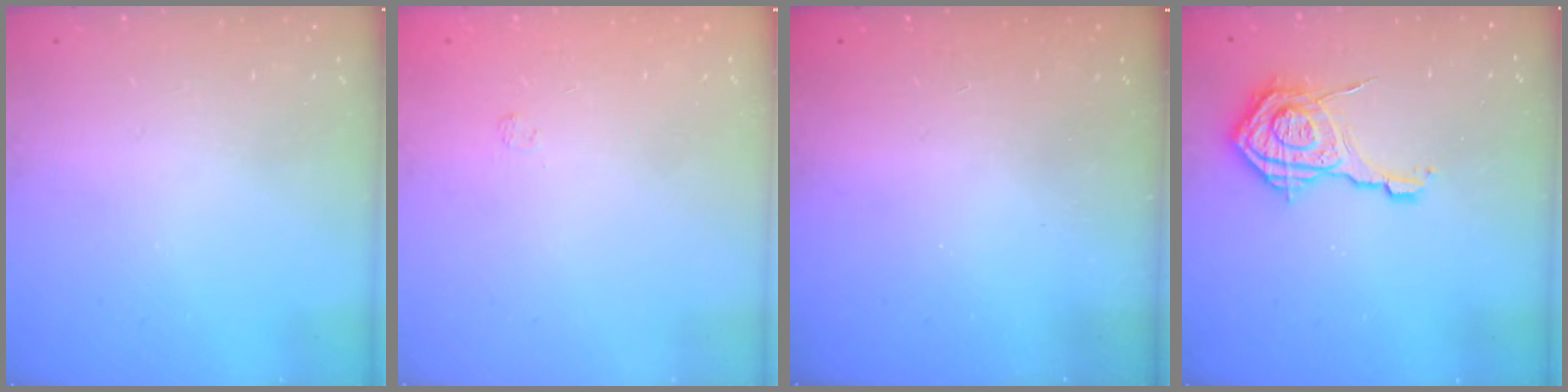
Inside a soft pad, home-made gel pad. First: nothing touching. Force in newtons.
{"total": 1.7, "press": 1.2, "slide": 1.1}
{"total": 2.3, "press": 2.2, "slide": 0.7}
{"total": 13.6, "press": 13.5, "slide": 1.4}